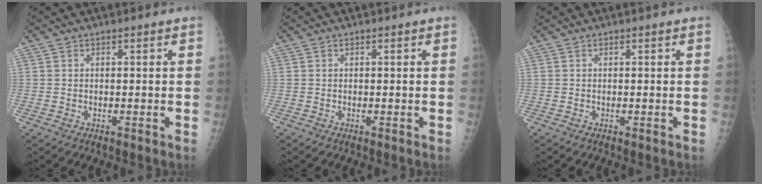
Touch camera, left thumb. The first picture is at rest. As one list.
[{"total": 0.0}, {"total": 0.0}]